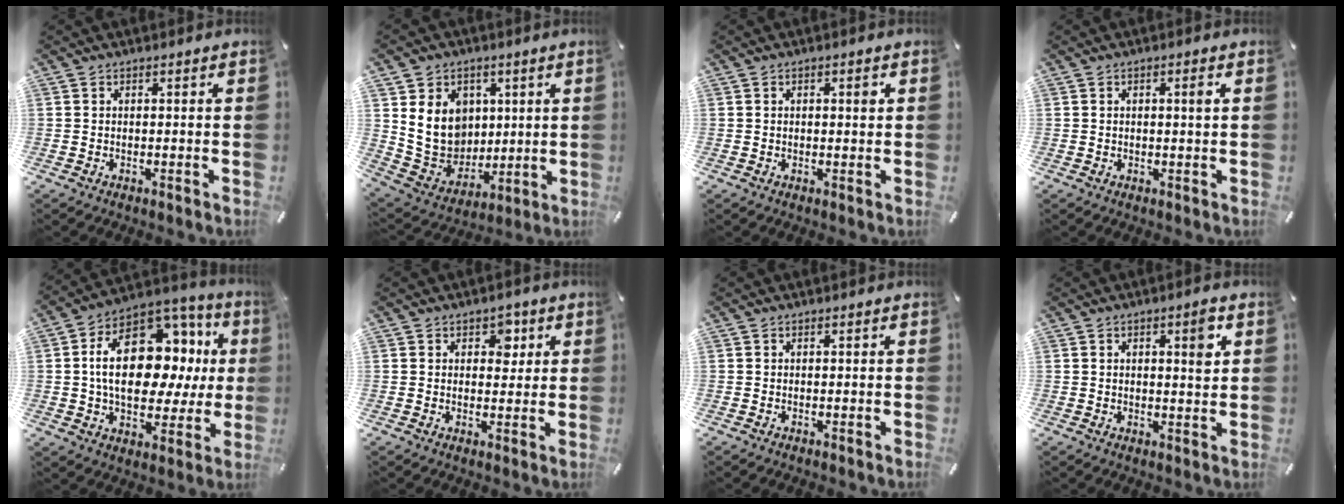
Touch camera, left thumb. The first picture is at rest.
{"total": 14.0, "force": [3.7, 12.3, 5.6], "torque": [-0.120, -0.017, 0.081]}
{"total": 1.8, "force": [0.5, 0.8, 1.5], "torque": [-0.016, -0.002, 0.002]}
{"total": 1.8, "force": [0.5, 0.4, 1.7], "torque": [-0.025, -0.001, 0.004]}
{"total": 22.4, "force": [3.9, 14.5, 16.7], "torque": [-0.274, -0.014, 0.071]}
{"total": 4.3, "force": [1.8, 3.2, 2.2], "torque": [-0.002, -0.010, 0.019]}
{"total": 0.0}
{"total": 5.4, "force": [2.0, 1.7, 4.8], "torque": [-0.065, -0.008, 0.025]}